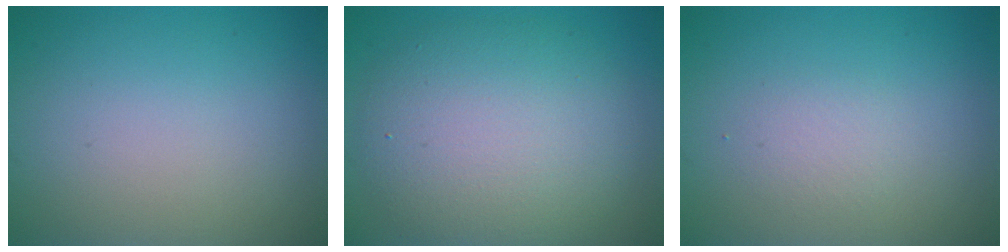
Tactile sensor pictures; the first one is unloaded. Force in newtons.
{"total": 7.8, "press": 7.8, "slide": 0.6}
{"total": 1.4, "press": 1.4, "slide": 0.1}